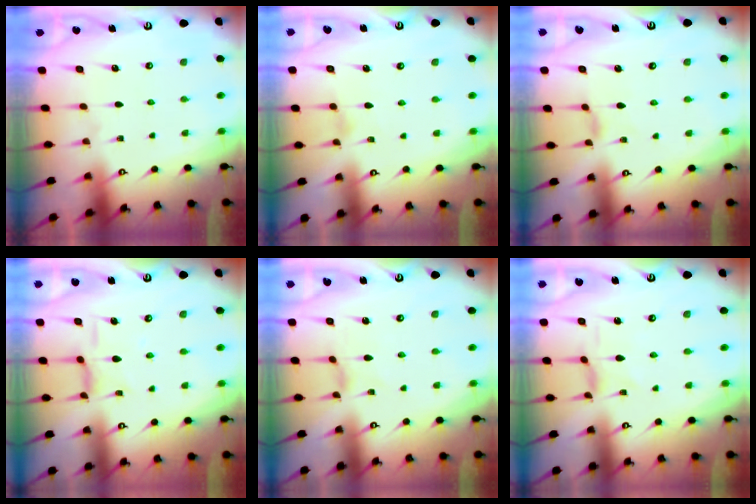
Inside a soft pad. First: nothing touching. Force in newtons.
{"total": 0.0}
{"total": 1.1, "press": 1.1, "slide": 0.2}
{"total": 6.7, "press": 6.7, "slide": 0.5}
{"total": 0.0}
{"total": 1.0, "press": 1.0, "slide": 0.2}